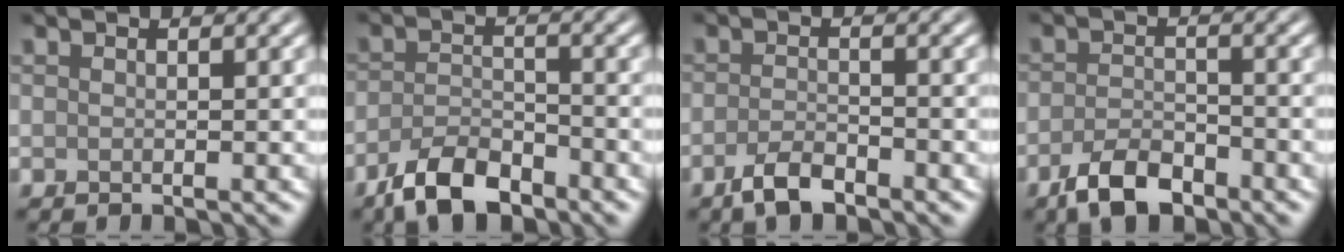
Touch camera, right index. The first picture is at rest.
{"total": 4.9, "force": [-3.6, 2.0, 2.7], "torque": [-0.046, -0.006, -0.071]}
{"total": 2.8, "force": [-1.9, 0.9, 1.7], "torque": [-0.036, 0.002, -0.041]}
{"total": 4.1, "force": [-2.8, 1.8, 2.4], "torque": [-0.043, -0.002, -0.058]}